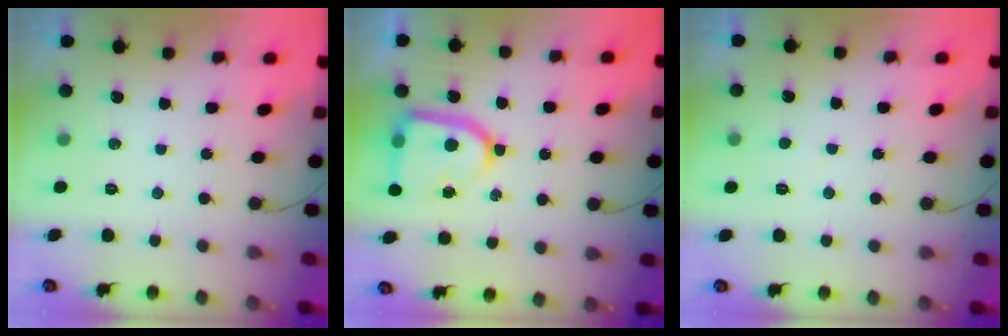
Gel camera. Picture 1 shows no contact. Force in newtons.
{"total": 15.1, "press": 15.0, "slide": 1.5}
{"total": 1.7, "press": 1.7, "slide": 0.2}